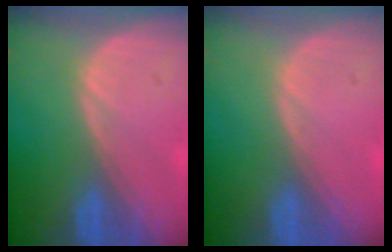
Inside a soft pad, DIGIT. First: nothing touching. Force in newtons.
{"total": 0.0}